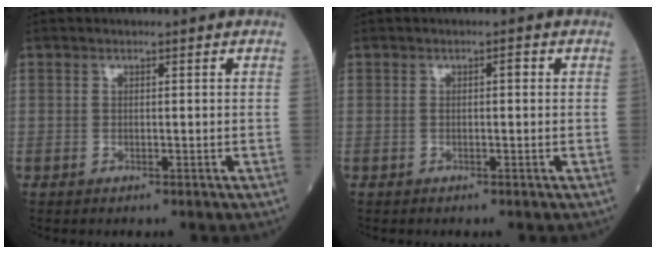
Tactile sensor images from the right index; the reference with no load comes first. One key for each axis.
{"total": 1.1, "fx": 0.1, "fy": 0.4, "fz": 1.0, "tx": -0.016, "ty": 0.007, "tz": 0.003}